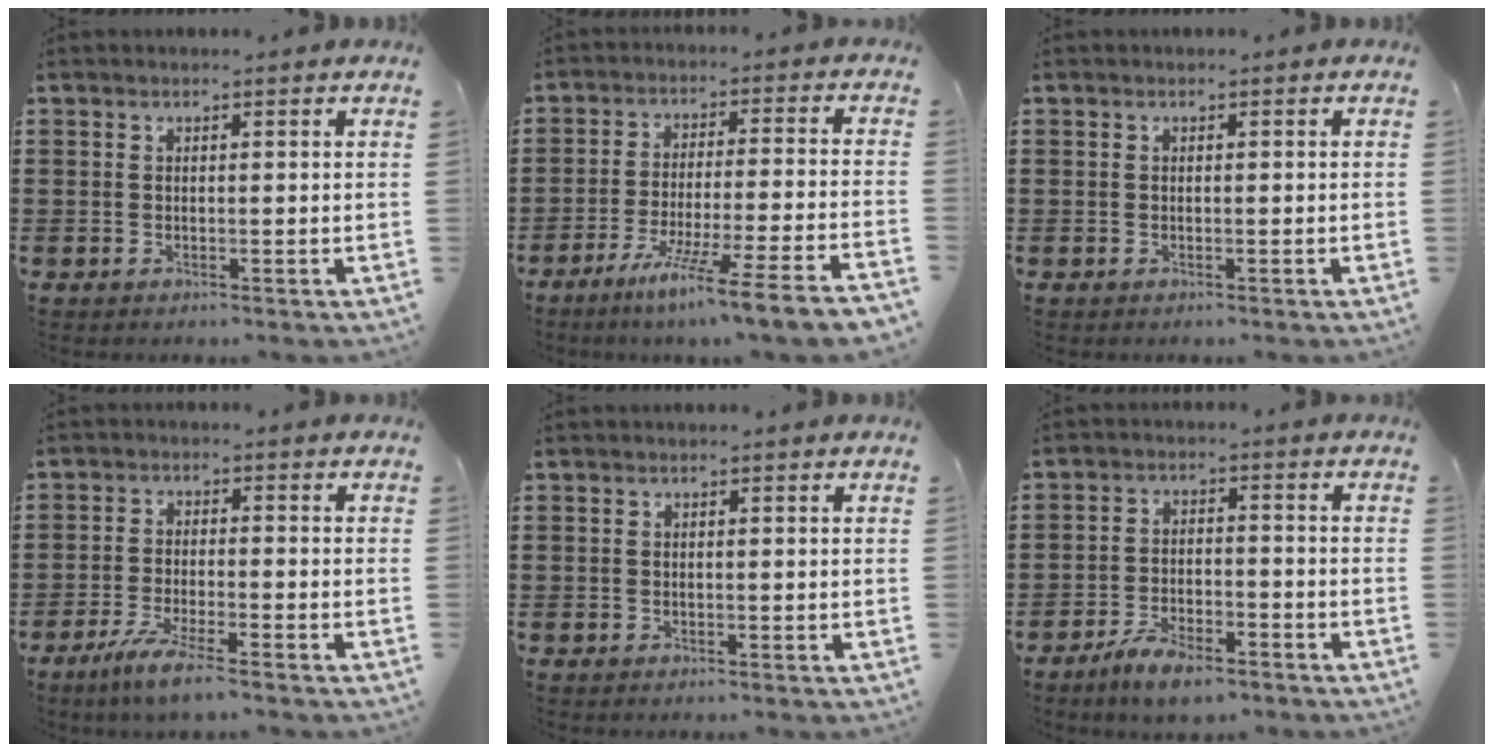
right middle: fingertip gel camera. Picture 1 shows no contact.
{"total": 8.5, "force": [-6.7, -1.5, 5.0], "torque": [-0.084, -0.015, -0.129]}
{"total": 0.0}
{"total": 4.7, "force": [-3.6, -0.1, 3.0], "torque": [-0.069, -0.017, -0.068]}
{"total": 0.0}
{"total": 4.9, "force": [-4.1, 1.2, 2.4], "torque": [-0.053, 0.001, -0.080]}